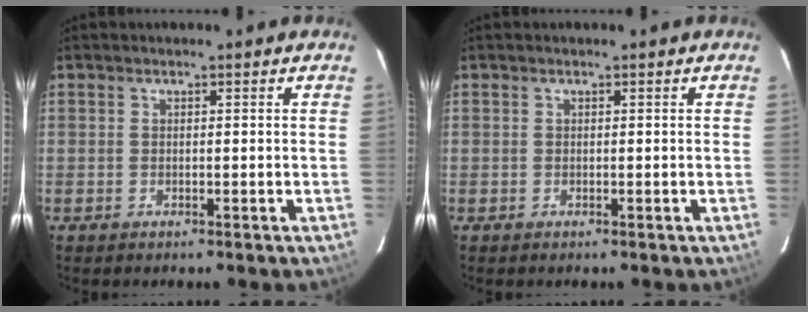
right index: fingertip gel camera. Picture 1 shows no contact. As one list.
[{"total": 0.0}]